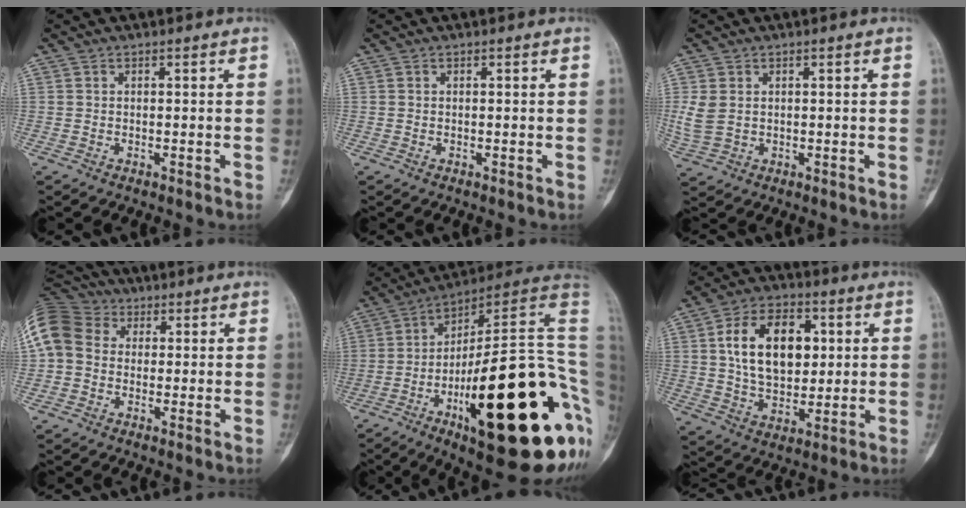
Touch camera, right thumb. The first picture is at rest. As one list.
[{"total": 0.0}, {"total": 4.6, "force": [0.6, 3.5, 3.0], "torque": [-0.071, 0.001, 0.022]}, {"total": 12.8, "force": [1.9, 10.7, 6.8], "torque": [-0.143, 0.036, 0.024]}, {"total": 35.9, "force": [-9.3, 10.6, 33.0], "torque": [-0.394, 0.048, -0.132]}, {"total": 15.5, "force": [3.3, 9.9, 11.5], "torque": [-0.159, -0.002, 0.055]}]